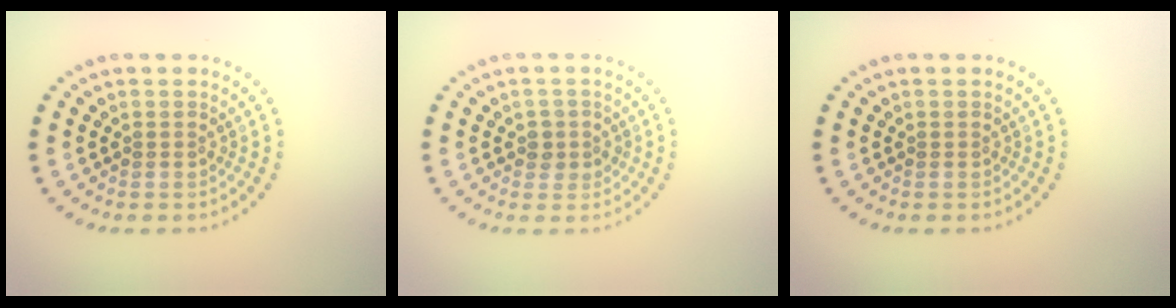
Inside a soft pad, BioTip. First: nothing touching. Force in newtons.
{"total": 1.7, "press": 1.6, "slide": 0.4}
{"total": 0.0}